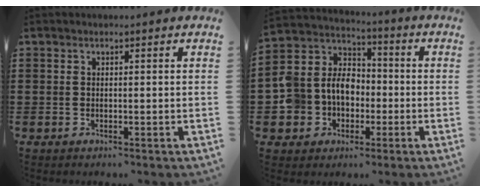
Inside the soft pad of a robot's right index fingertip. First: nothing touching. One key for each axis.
{"total": 8.4, "fx": -1.4, "fy": 7.7, "fz": 3.2, "tx": -0.120, "ty": -0.001, "tz": -0.031}